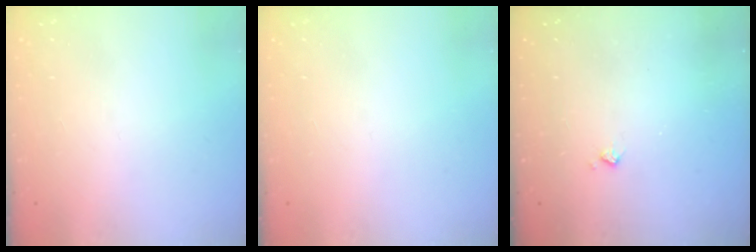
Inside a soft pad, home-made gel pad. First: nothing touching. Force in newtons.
{"total": 0.0}
{"total": 4.0, "press": 4.0, "slide": 0.5}